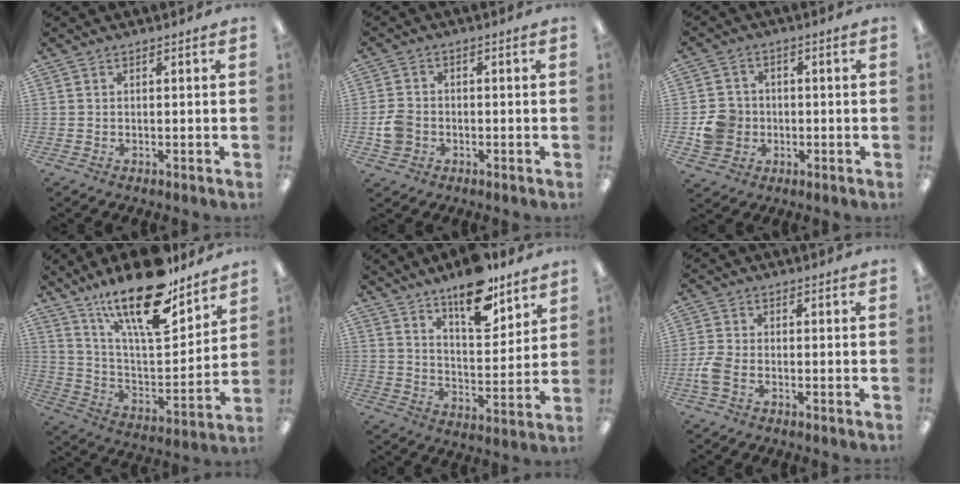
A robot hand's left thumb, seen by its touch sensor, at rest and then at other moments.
{"total": 5.0, "force": [-1.3, 4.2, 2.3], "torque": [-0.051, 0.007, -0.023]}
{"total": 7.4, "force": [-1.1, 6.9, 2.5], "torque": [-0.049, 0.017, -0.017]}
{"total": 22.5, "force": [16.1, 7.4, 13.8], "torque": [-0.242, -0.098, 0.274]}
{"total": 14.9, "force": [11.1, 5.8, 8.0], "torque": [-0.113, -0.068, 0.192]}
{"total": 4.6, "force": [-1.7, 3.0, 3.1], "torque": [-0.069, 0.005, -0.033]}